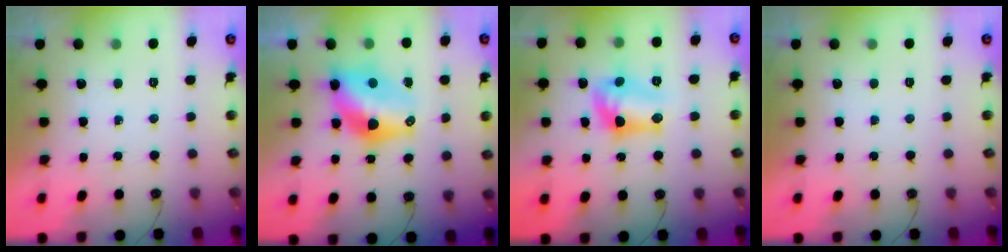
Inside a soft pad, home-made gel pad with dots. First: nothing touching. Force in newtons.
{"total": 13.8, "press": 12.8, "slide": 5.1}
{"total": 11.5, "press": 11.4, "slide": 0.8}
{"total": 0.0}